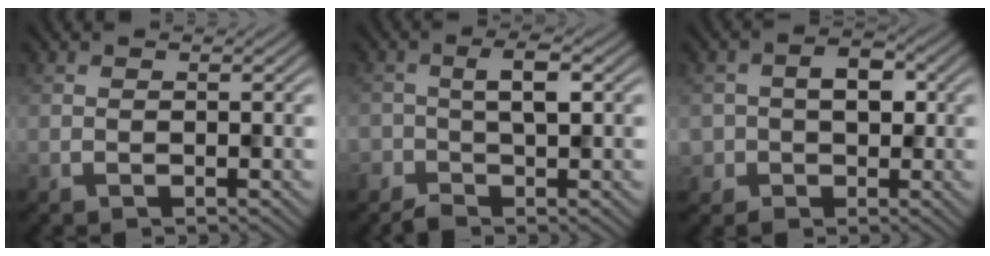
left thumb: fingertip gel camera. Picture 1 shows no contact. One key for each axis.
{"total": 3.0, "fx": -1.2, "fy": 1.3, "fz": 2.4, "tx": -0.043, "ty": 0.007, "tz": -0.029}
{"total": 3.6, "fx": -0.2, "fy": 3.2, "fz": 1.6, "tx": -0.019, "ty": 0.003, "tz": -0.008}